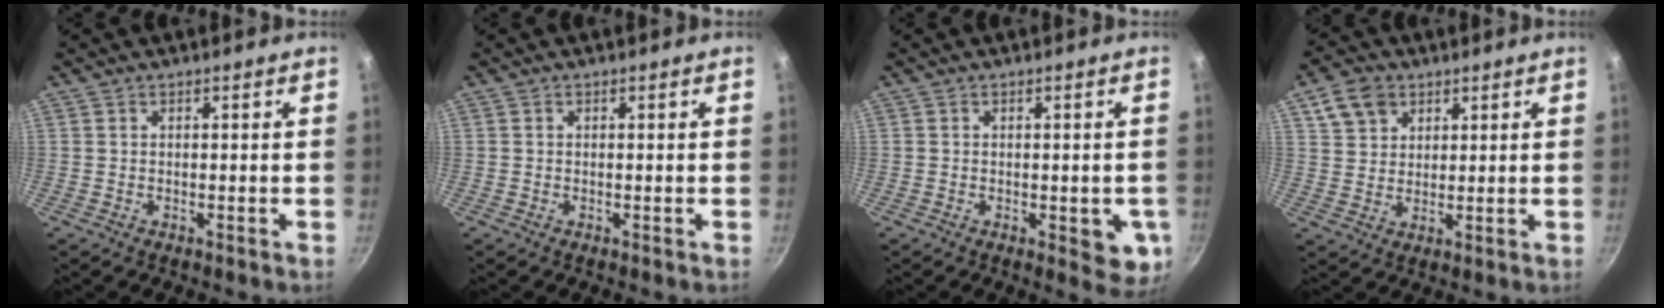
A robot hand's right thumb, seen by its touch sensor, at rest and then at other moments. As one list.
[{"total": 0.0}, {"total": 6.6, "force": [-1.5, 3.1, 5.7], "torque": [-0.045, -0.002, -0.016]}, {"total": 7.2, "force": [3.8, 5.3, 3.0], "torque": [-0.040, -0.001, 0.068]}]